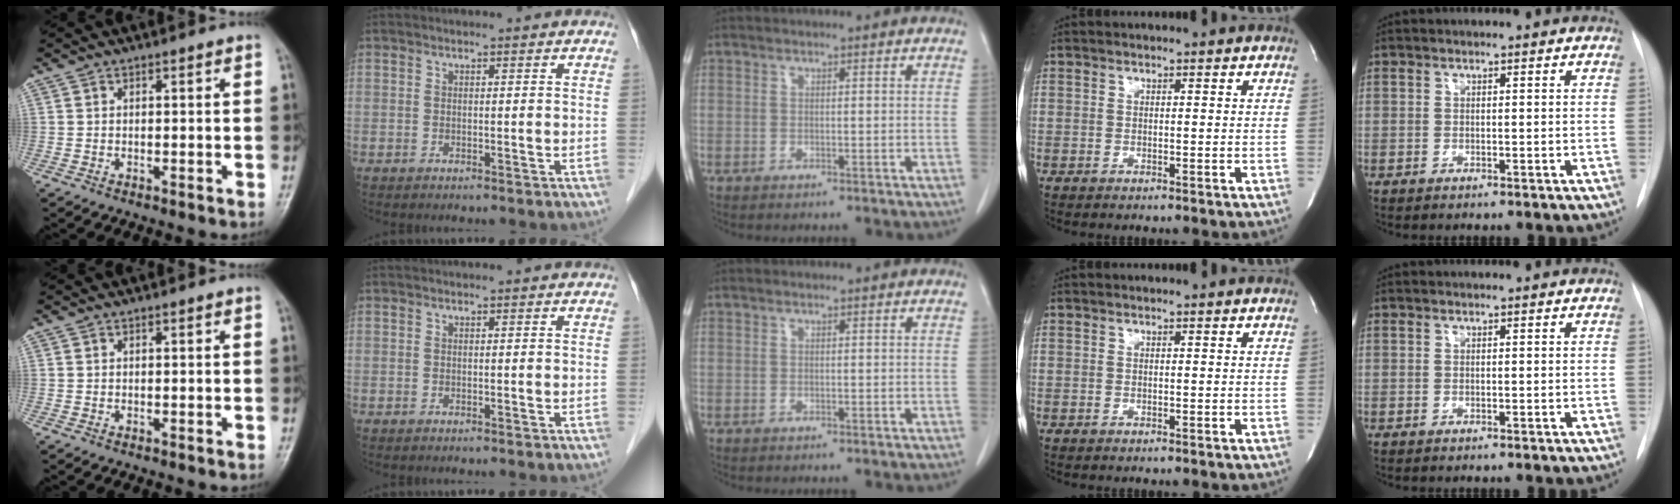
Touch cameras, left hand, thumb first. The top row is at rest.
{}